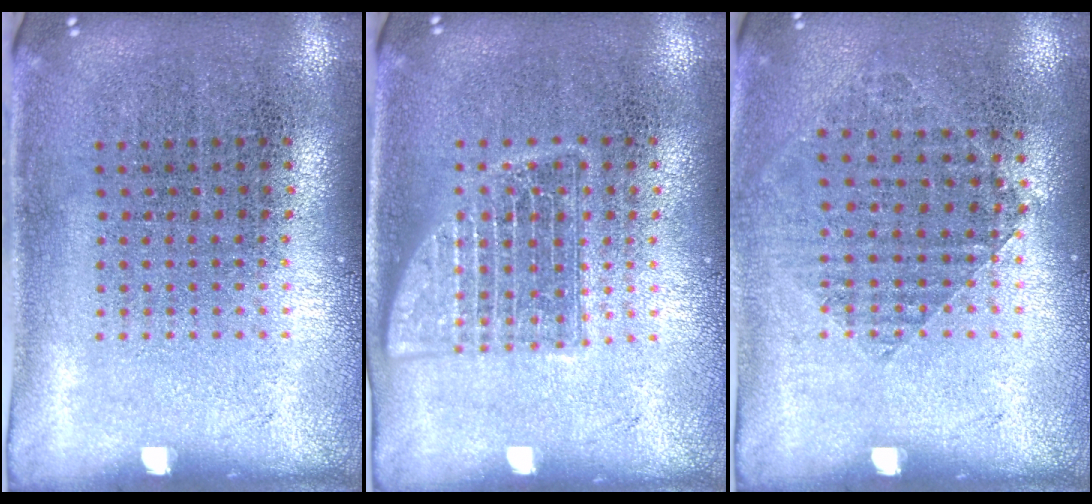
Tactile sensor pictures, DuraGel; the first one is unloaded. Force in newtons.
{"total": 1.5, "press": 1.5, "slide": 0.2}
{"total": 0.9, "press": 0.9, "slide": 0.4}